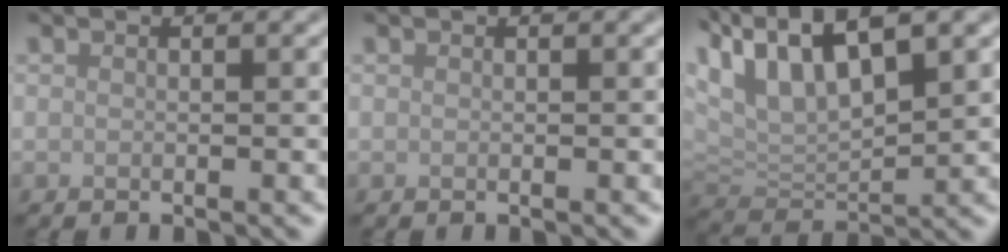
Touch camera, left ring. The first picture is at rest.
{"total": 0.0}
{"total": 10.9, "force": [6.0, 4.9, 7.7], "torque": [-0.161, 0.016, 0.110]}